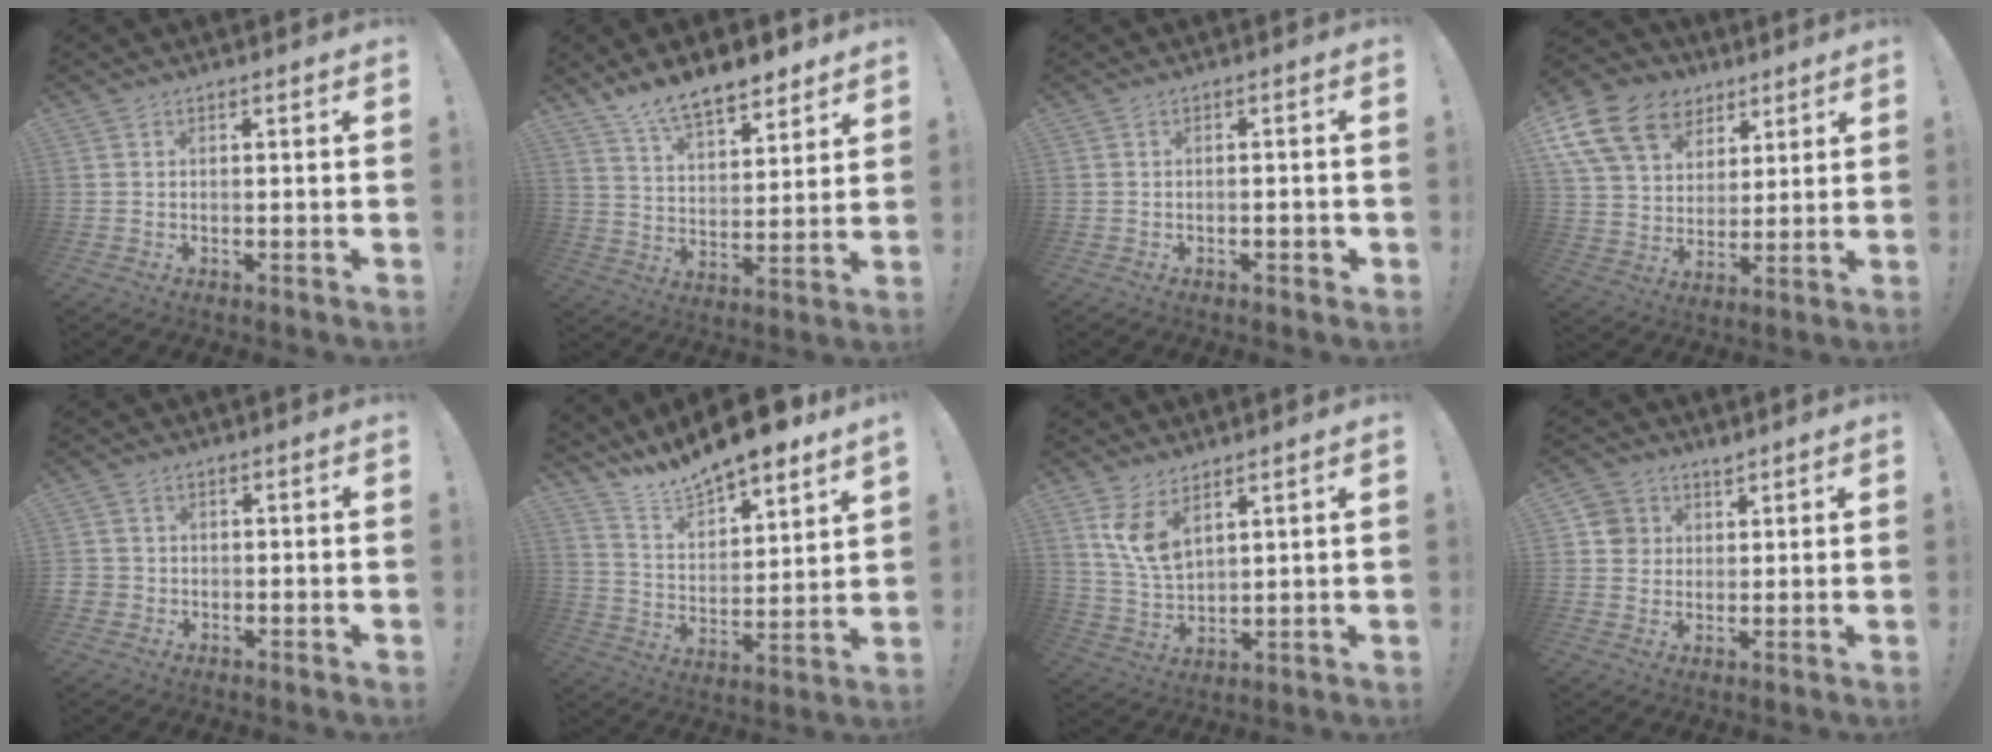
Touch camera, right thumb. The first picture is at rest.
{"total": 11.9, "force": [9.7, 4.5, 5.2], "torque": [-0.095, -0.063, 0.178]}
{"total": 1.2, "force": [-0.7, 0.8, 0.5], "torque": [-0.014, 0.008, -0.009]}
{"total": 17.7, "force": [9.0, 12.6, 8.4], "torque": [-0.144, -0.040, 0.179]}
{"total": 2.4, "force": [-0.8, 2.1, 0.8], "torque": [-0.020, 0.008, -0.012]}
{"total": 12.0, "force": [11.4, 1.3, 3.3], "torque": [-0.087, -0.102, 0.200]}
{"total": 8.6, "force": [5.5, 4.0, 5.3], "torque": [-0.104, -0.030, 0.102]}
{"total": 5.3, "force": [2.4, 4.6, 0.9], "torque": [-0.003, -0.014, 0.047]}